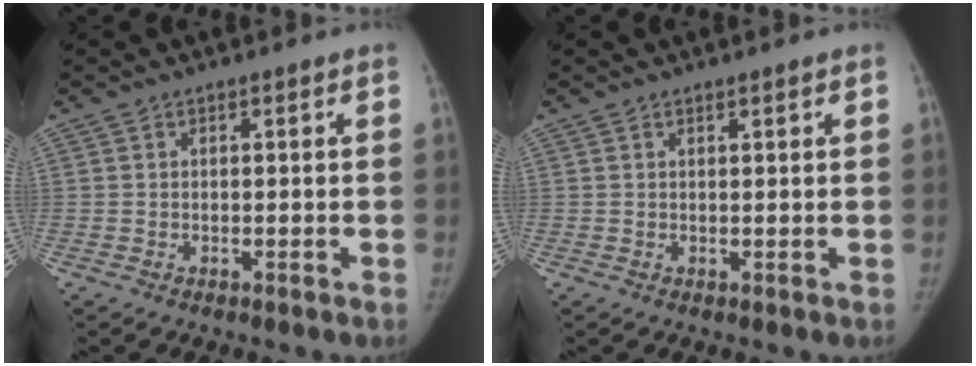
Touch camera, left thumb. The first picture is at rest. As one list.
[{"total": 0.8, "force": [0.6, 0.2, 0.5], "torque": [-0.007, -0.002, 0.010]}]